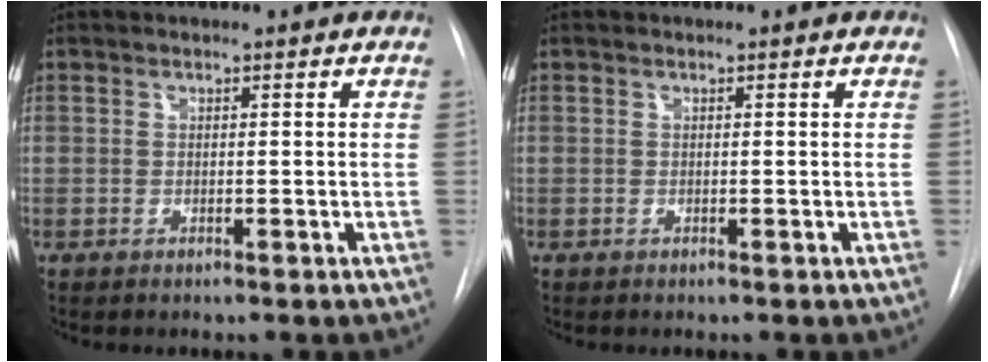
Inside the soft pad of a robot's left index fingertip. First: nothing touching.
{"total": 0.0}